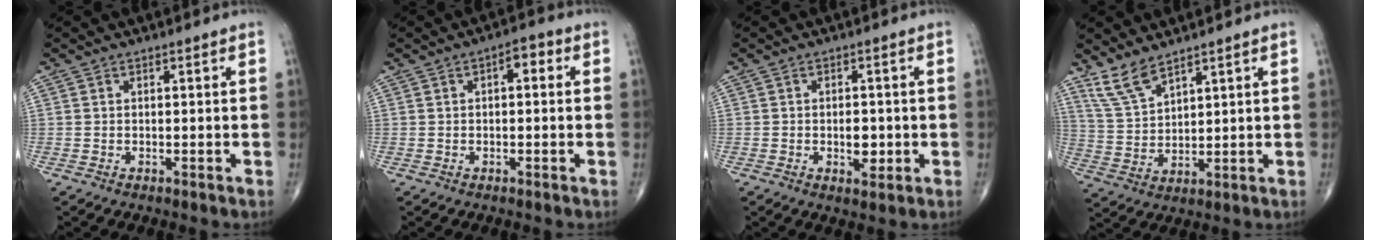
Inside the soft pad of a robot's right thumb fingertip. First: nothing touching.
{"total": 3.4, "force": [0.7, 1.7, 2.9], "torque": [-0.034, 0.011, 0.002]}
{"total": 3.7, "force": [-0.5, 2.2, 3.0], "torque": [-0.032, 0.001, -0.003]}
{"total": 6.7, "force": [5.4, 2.0, 3.4], "torque": [-0.066, -0.030, 0.121]}